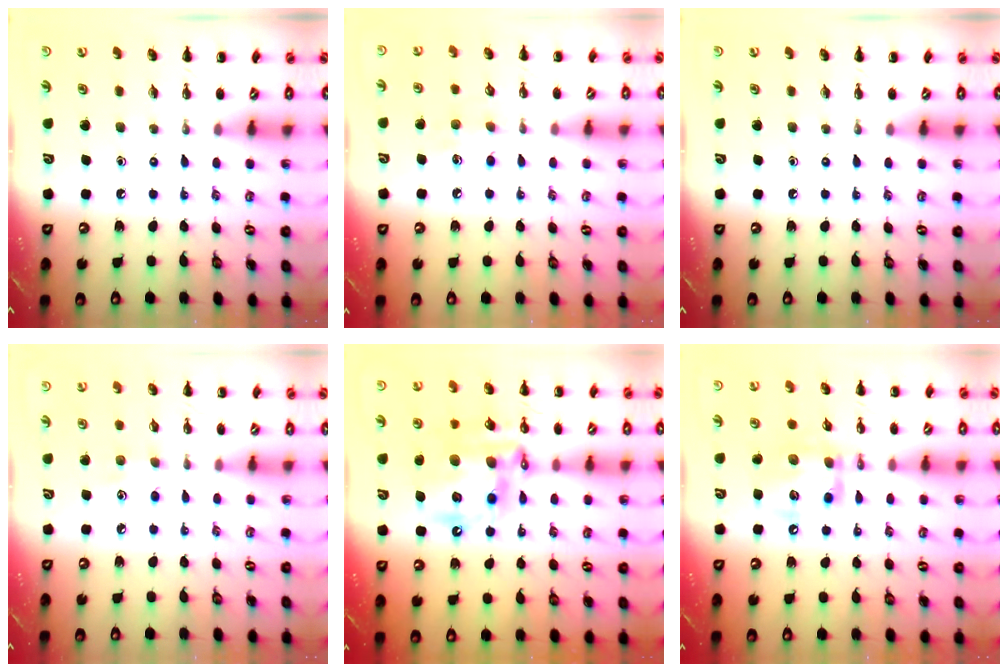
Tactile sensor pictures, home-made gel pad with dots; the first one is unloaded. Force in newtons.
{"total": 6.5, "press": 6.3, "slide": 1.7}
{"total": 0.0}
{"total": 5.2, "press": 5.1, "slide": 1.1}
{"total": 17.5, "press": 17.2, "slide": 3.6}
{"total": 13.2, "press": 13.1, "slide": 1.3}